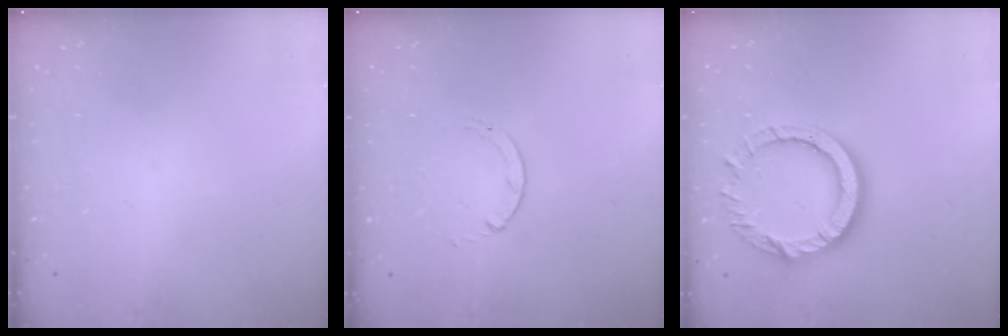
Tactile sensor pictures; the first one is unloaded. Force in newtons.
{"total": 0.7, "press": 0.7, "slide": 0.1}
{"total": 13.3, "press": 13.3, "slide": 1.3}